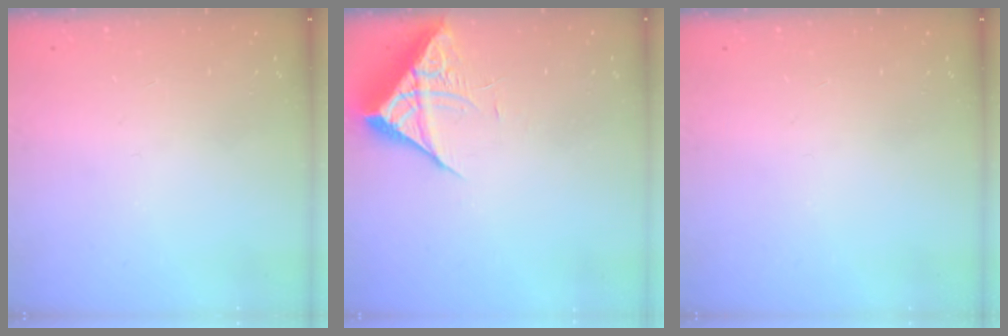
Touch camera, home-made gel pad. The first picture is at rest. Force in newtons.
{"total": 7.3, "press": 7.2, "slide": 0.3}
{"total": 0.0}